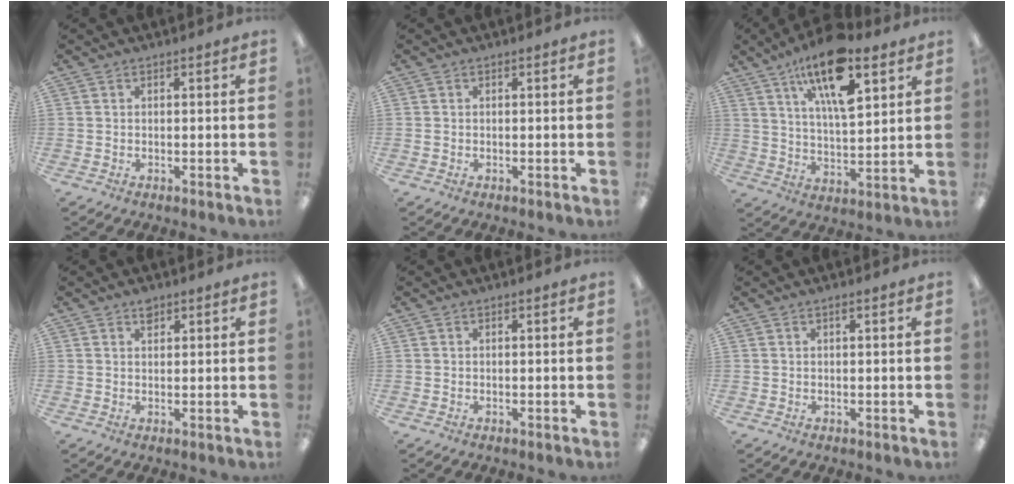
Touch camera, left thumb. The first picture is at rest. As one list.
[{"total": 0.0}, {"total": 17.3, "force": [10.5, 6.3, 12.2], "torque": [-0.205, -0.045, 0.173]}, {"total": 2.1, "force": [1.6, 1.0, 0.9], "torque": [-0.005, -0.008, 0.026]}, {"total": 0.0}, {"total": 0.8, "force": [0.5, 0.1, 0.7], "torque": [-0.015, 0.000, 0.008]}]